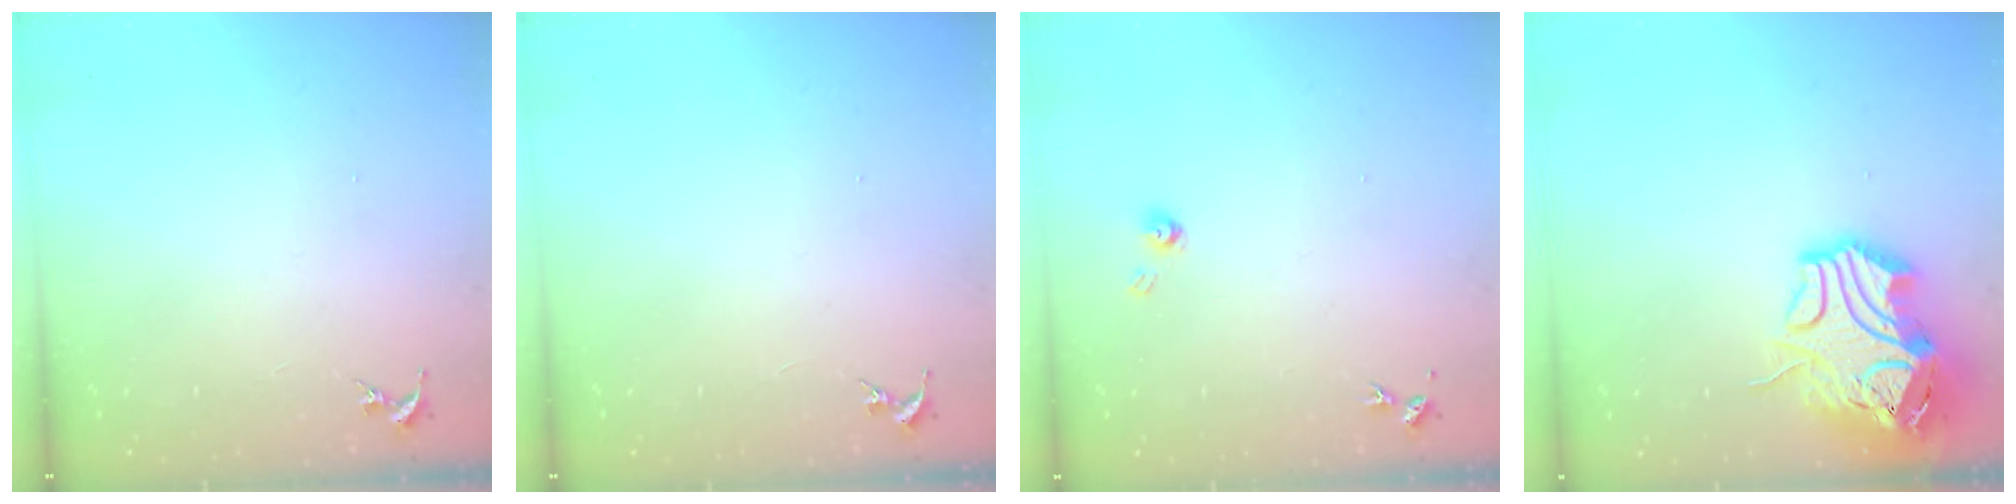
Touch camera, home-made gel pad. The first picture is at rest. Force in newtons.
{"total": 0.0}
{"total": 4.1, "press": 4.1, "slide": 0.4}
{"total": 18.6, "press": 18.4, "slide": 2.7}